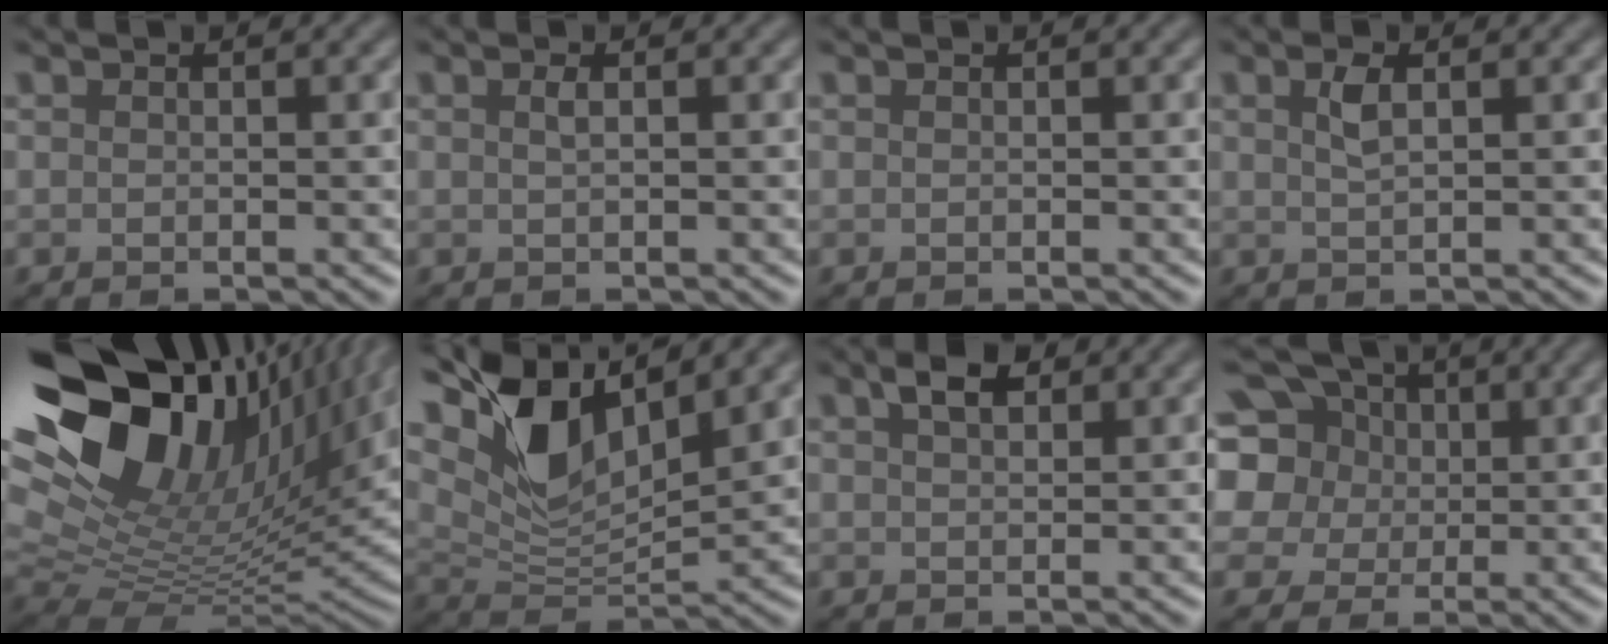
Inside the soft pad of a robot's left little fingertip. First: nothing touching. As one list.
[{"total": 0.9, "force": [0.3, 0.2, 0.8], "torque": [-0.016, 0.005, 0.006]}, {"total": 0.0}, {"total": 1.7, "force": [0.7, 0.6, 1.4], "torque": [-0.032, 0.003, 0.016]}, {"total": 20.3, "force": [8.4, 10.6, 15.2], "torque": [-0.274, 0.035, 0.149]}, {"total": 8.5, "force": [4.5, 3.9, 6.0], "torque": [-0.119, -0.004, 0.087]}, {"total": 2.5, "force": [1.4, 1.3, 1.6], "torque": [-0.031, 0.007, 0.027]}, {"total": 11.9, "force": [4.4, 9.5, 5.7], "torque": [-0.135, 0.032, 0.067]}]